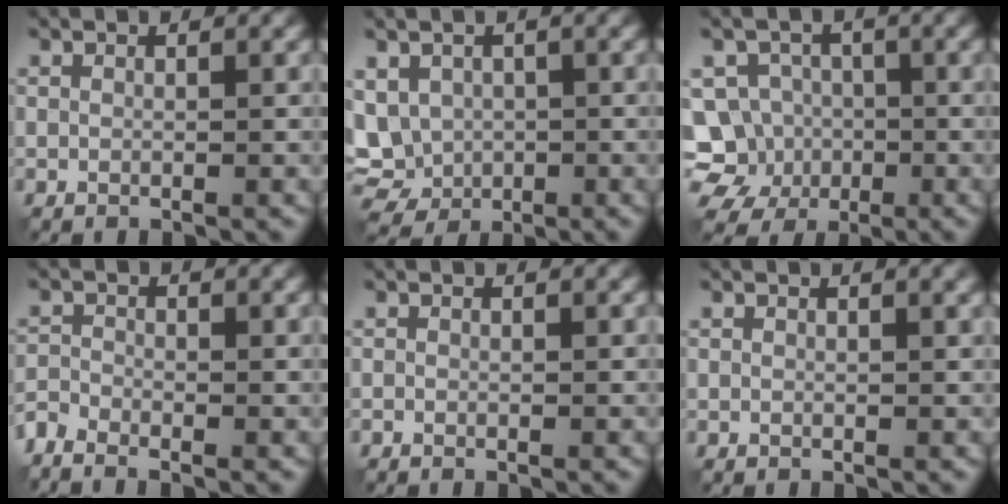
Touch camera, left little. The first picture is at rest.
{"total": 6.0, "force": [0.1, 5.1, 3.2], "torque": [-0.079, -0.004, 0.007]}
{"total": 7.9, "force": [-2.3, 7.3, 1.9], "torque": [-0.035, 0.014, -0.062]}
{"total": 2.2, "force": [-2.0, 0.6, 0.7], "torque": [-0.020, -0.009, -0.055]}
{"total": 0.0}
{"total": 0.8, "force": [0.4, 0.2, 0.6], "torque": [-0.003, 0.006, 0.005]}